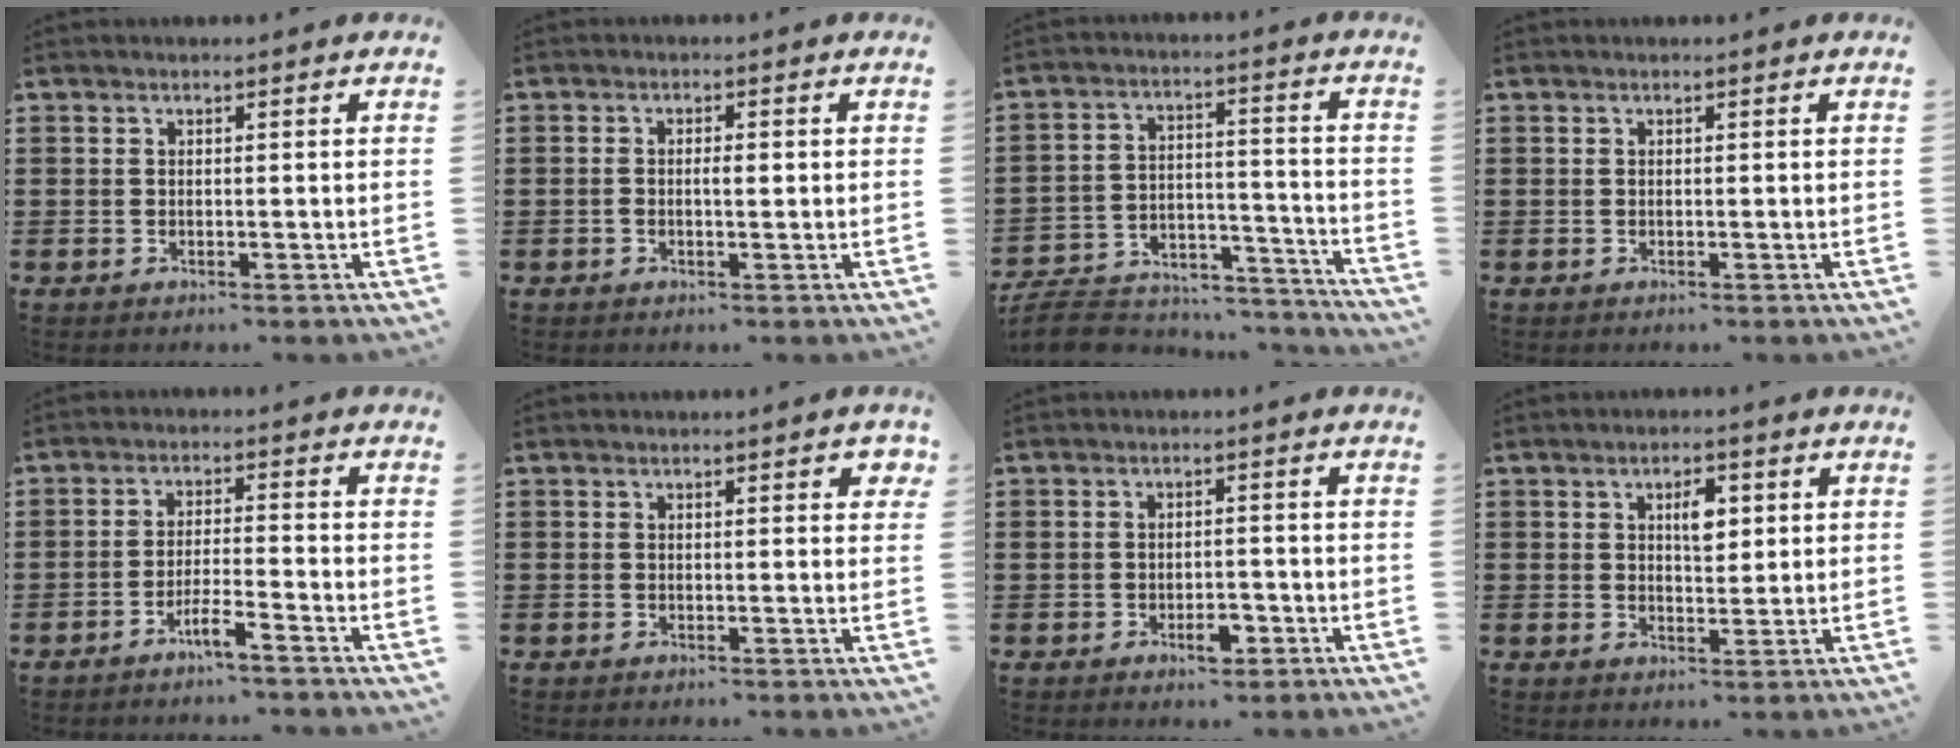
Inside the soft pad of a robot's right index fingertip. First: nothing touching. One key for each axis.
{"total": 2.0, "fx": -0.1, "fy": 0.7, "fz": 1.9, "tx": -0.035, "ty": 0.003, "tz": -0.004}
{"total": 8.4, "fx": -7.7, "fy": 2.2, "fz": 2.3, "tx": -0.043, "ty": 0.019, "tz": -0.150}
{"total": 0.0}
{"total": 3.9, "fx": -3.1, "fy": -0.1, "fz": 2.3, "tx": -0.048, "ty": 0.000, "tz": -0.060}
{"total": 1.0, "fx": 0.4, "fy": 0.4, "fz": 0.8, "tx": -0.008, "ty": 0.002, "tz": 0.005}
{"total": 3.4, "fx": -1.5, "fy": 1.8, "fz": 2.4, "tx": -0.044, "ty": 0.004, "tz": -0.028}
{"total": 4.1, "fx": 1.3, "fy": 1.9, "fz": 3.3, "tx": -0.046, "ty": 0.000, "tz": 0.016}